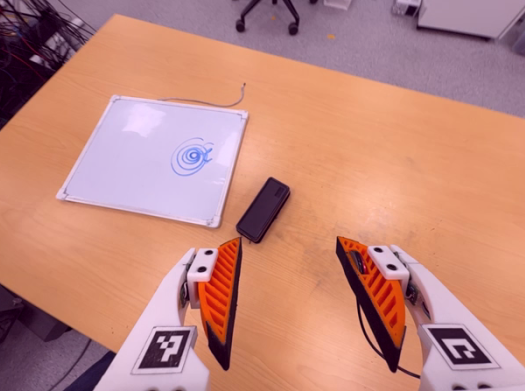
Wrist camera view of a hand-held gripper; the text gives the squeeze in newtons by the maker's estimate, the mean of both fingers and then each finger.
{"total": 0.0}